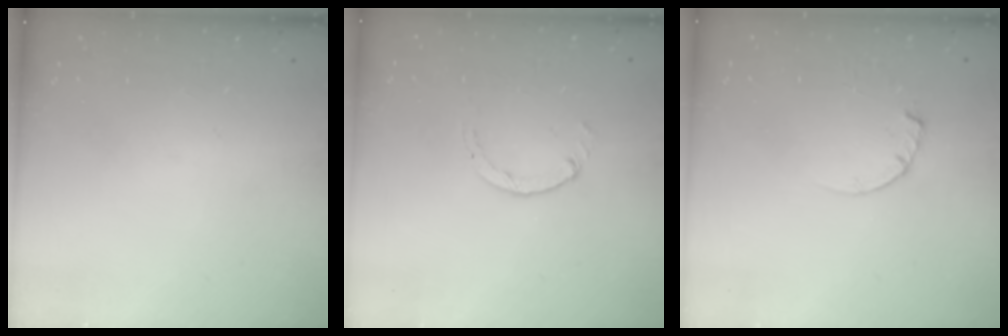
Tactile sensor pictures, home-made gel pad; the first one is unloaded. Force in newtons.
{"total": 0.7, "press": 0.7, "slide": 0.2}
{"total": 2.4, "press": 2.4, "slide": 0.3}